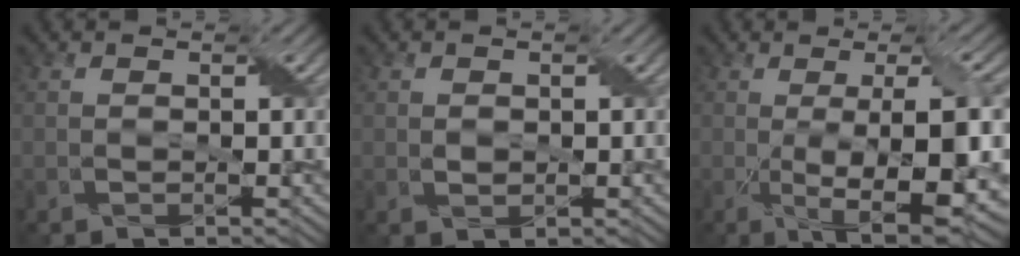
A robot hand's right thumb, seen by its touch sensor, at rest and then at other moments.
{"total": 1.1, "force": [0.1, 0.8, 0.8], "torque": [-0.021, -0.002, 0.007]}
{"total": 12.7, "force": [-1.9, 3.3, 12.1], "torque": [-0.177, -0.002, -0.016]}